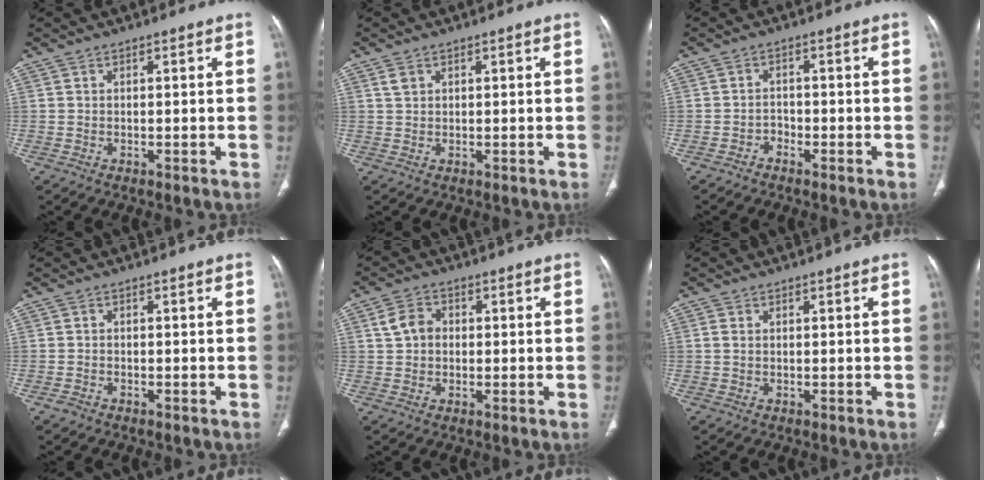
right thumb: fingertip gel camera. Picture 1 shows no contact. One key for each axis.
{"total": 1.7, "fx": 0.9, "fy": 1.2, "fz": 0.8, "tx": -0.011, "ty": 0.002, "tz": 0.022}
{"total": 1.7, "fx": -1.3, "fy": 1.0, "fz": 0.3, "tx": 0.006, "ty": 0.014, "tz": -0.027}
{"total": 1.1, "fx": -0.9, "fy": 0.7, "fz": 0.2, "tx": -0.003, "ty": 0.003, "tz": -0.020}
{"total": 4.7, "fx": 0.6, "fy": 3.8, "fz": 2.7, "tx": -0.040, "ty": 0.011, "tz": 0.006}
{"total": 1.2, "fx": 0.2, "fy": 0.8, "fz": 0.8, "tx": -0.020, "ty": 0.003, "tz": 0.007}